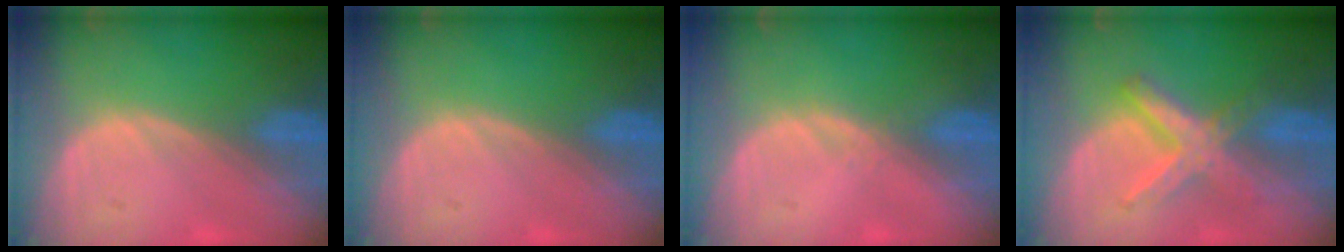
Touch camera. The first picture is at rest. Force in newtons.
{"total": 0.0}
{"total": 0.8, "press": 0.6, "slide": 0.5}
{"total": 6.6, "press": 6.6, "slide": 0.2}